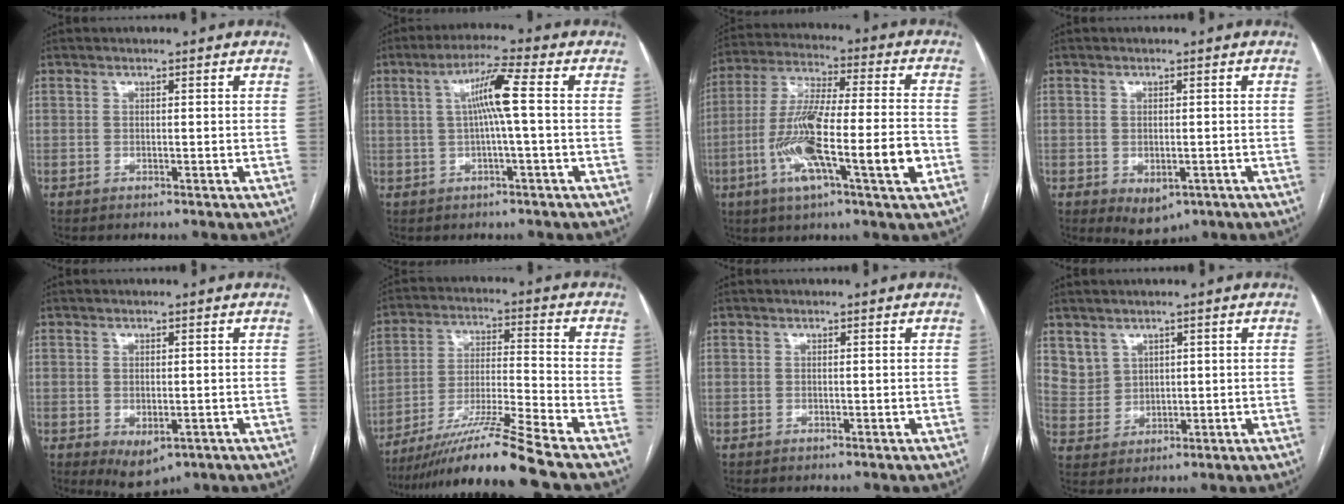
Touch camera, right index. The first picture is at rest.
{"total": 6.6, "force": [0.6, -0.5, 6.5], "torque": [-0.117, 0.013, 0.014]}
{"total": 17.4, "force": [-5.1, 1.8, 16.5], "torque": [-0.300, -0.003, -0.088]}
{"total": 4.0, "force": [-1.6, 2.5, 2.7], "torque": [-0.038, -0.004, -0.006]}
{"total": 4.6, "force": [-1.7, 2.5, 3.5], "torque": [-0.052, -0.010, -0.009]}
{"total": 14.3, "force": [-11.6, -2.5, 7.9], "torque": [-0.141, -0.016, -0.206]}
{"total": 0.0}
{"total": 4.5, "force": [2.7, 3.5, 0.3], "torque": [-0.007, 0.006, 0.065]}